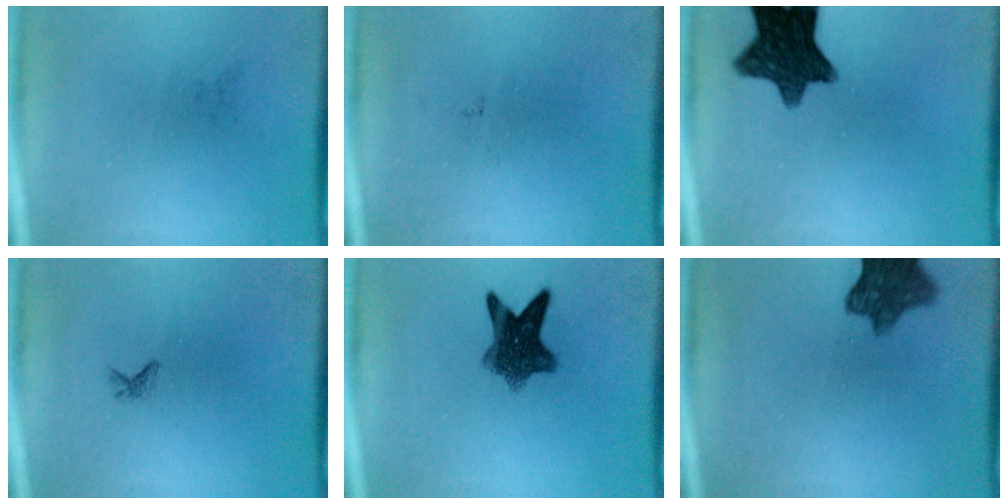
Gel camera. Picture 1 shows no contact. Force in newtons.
{"total": 0.0}
{"total": 12.2}
{"total": 0.6}
{"total": 7.8}
{"total": 8.6}